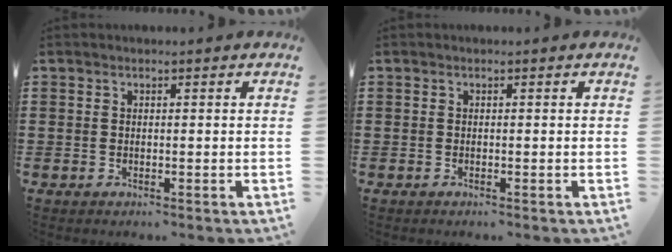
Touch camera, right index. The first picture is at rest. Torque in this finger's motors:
{"motor_torque": [-0.01, -0.01, -0.01, -0.03]}